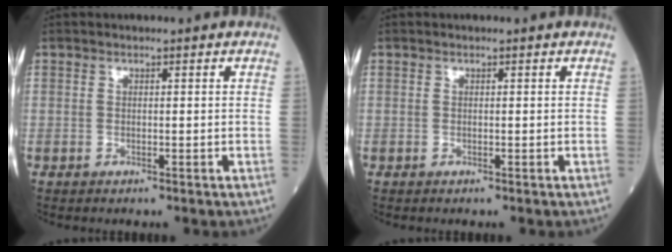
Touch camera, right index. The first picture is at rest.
{"total": 0.0}